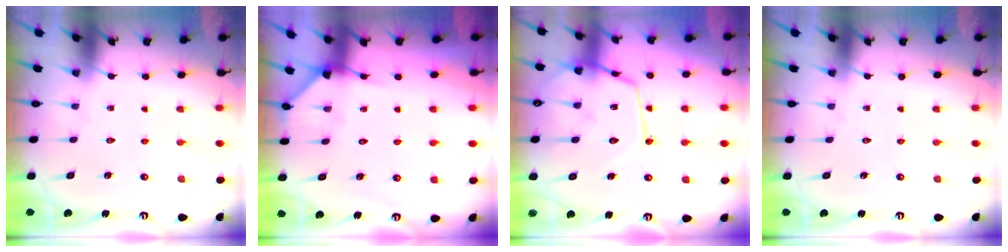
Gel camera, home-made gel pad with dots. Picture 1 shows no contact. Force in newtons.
{"total": 4.6, "press": 4.6, "slide": 0.2}
{"total": 15.7, "press": 15.6, "slide": 1.3}
{"total": 0.0}